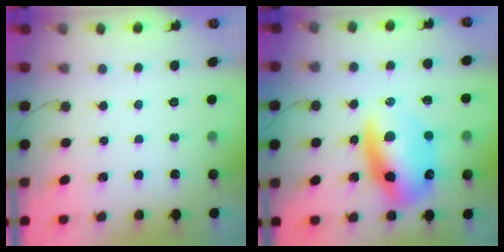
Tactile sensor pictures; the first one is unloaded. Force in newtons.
{"total": 16.0, "press": 15.5, "slide": 3.9}